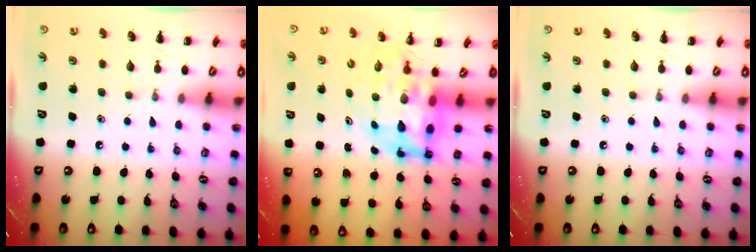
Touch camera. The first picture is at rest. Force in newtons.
{"total": 8.5, "press": 8.0, "slide": 2.9}
{"total": 0.0}